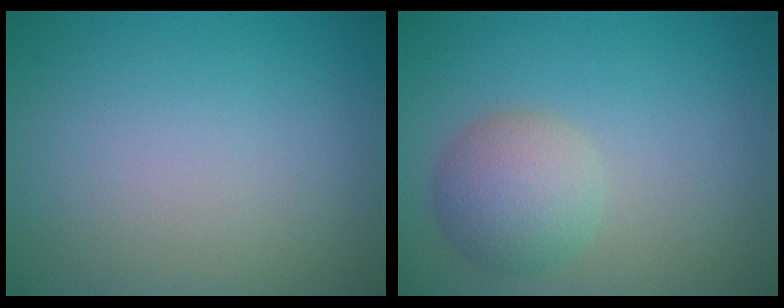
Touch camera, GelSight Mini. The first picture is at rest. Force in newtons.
{"total": 3.8, "press": 3.8, "slide": 0.3}